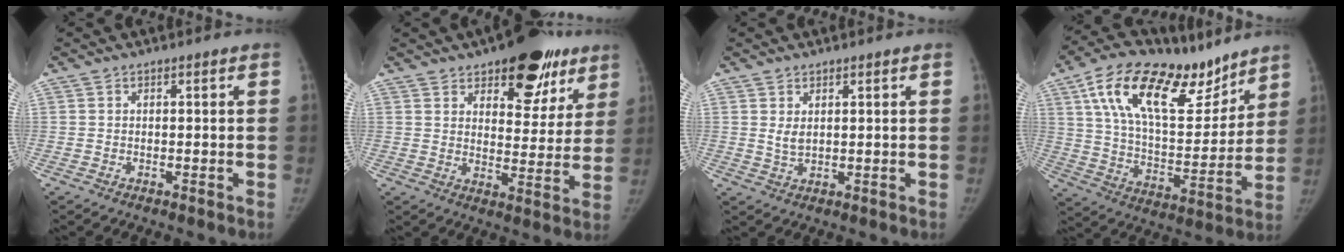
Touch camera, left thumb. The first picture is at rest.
{"total": 16.8, "force": [9.9, 8.6, 10.5], "torque": [-0.067, -0.037, 0.134]}
{"total": 2.4, "force": [0.8, 1.5, 1.7], "torque": [-0.022, -0.008, 0.020]}
{"total": 24.5, "force": [15.1, 11.0, 15.9], "torque": [-0.222, -0.042, 0.258]}